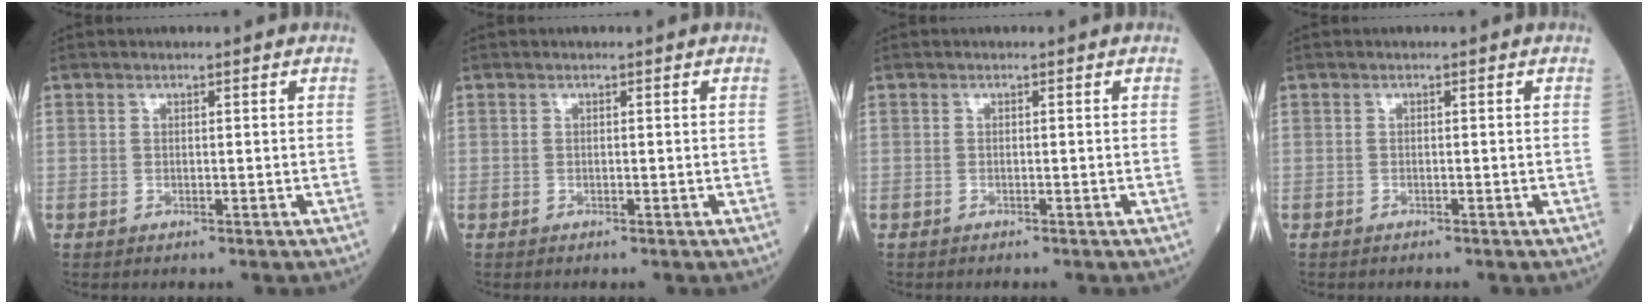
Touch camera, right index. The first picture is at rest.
{"total": 0.0}
{"total": 0.7, "force": [-0.4, 0.5, 0.4], "torque": [-0.019, 0.000, -0.006]}
{"total": 0.9, "force": [-0.5, 0.6, 0.4], "torque": [-0.020, 0.000, -0.008]}